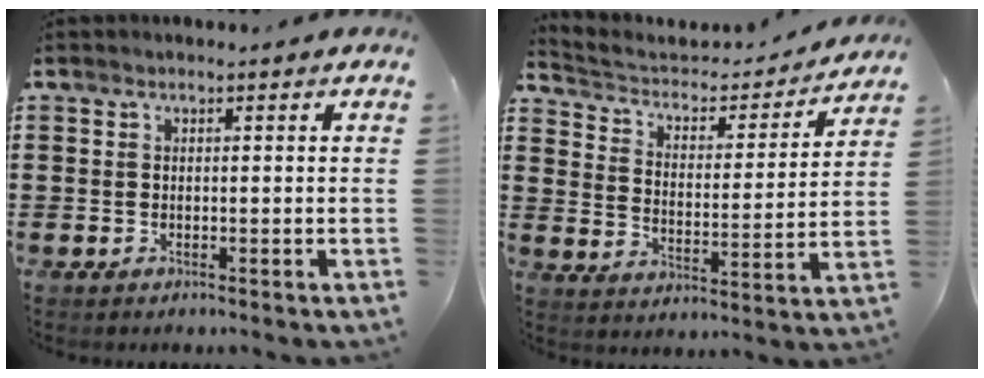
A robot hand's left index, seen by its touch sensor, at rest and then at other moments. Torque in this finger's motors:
{"motor_torque": [-0.17, 0.26, 0.10, 0.02]}